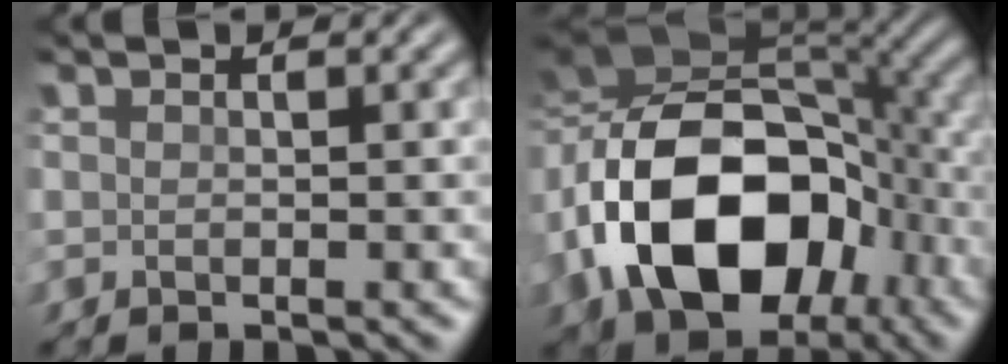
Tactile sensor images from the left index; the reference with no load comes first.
{"total": 16.3, "force": [-3.7, 10.7, 11.7], "torque": [-0.243, -0.001, -0.064]}